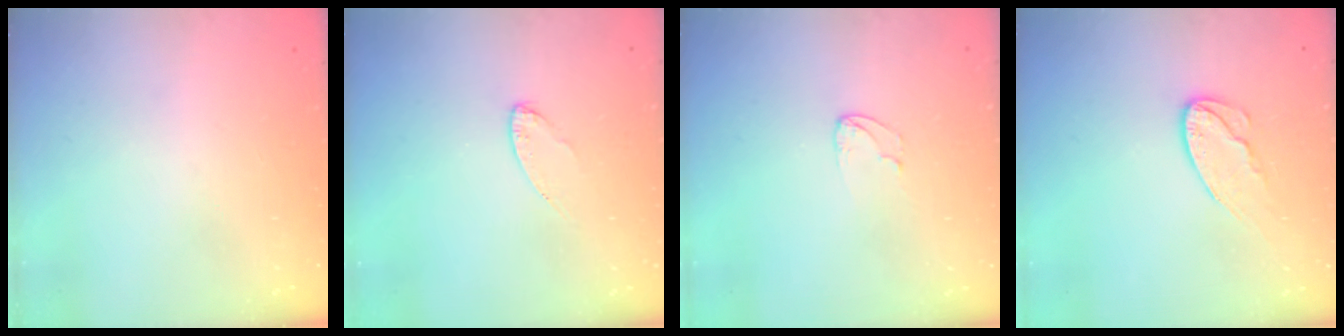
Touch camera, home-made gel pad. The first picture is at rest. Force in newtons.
{"total": 4.2, "press": 4.1, "slide": 0.4}
{"total": 4.0, "press": 4.0, "slide": 0.3}
{"total": 9.2, "press": 9.2, "slide": 0.7}